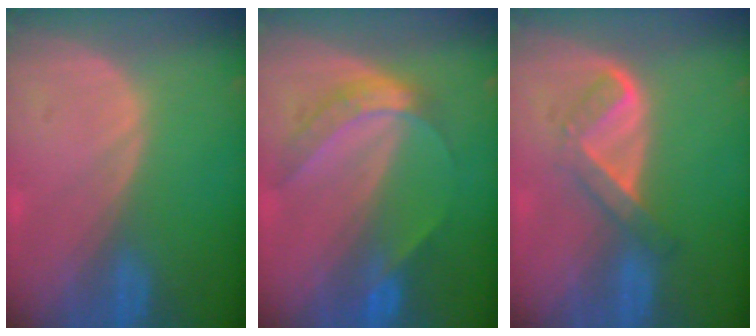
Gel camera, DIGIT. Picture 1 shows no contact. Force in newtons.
{"total": 6.3, "press": 5.3, "slide": 3.3}
{"total": 5.4, "press": 4.5, "slide": 3.1}